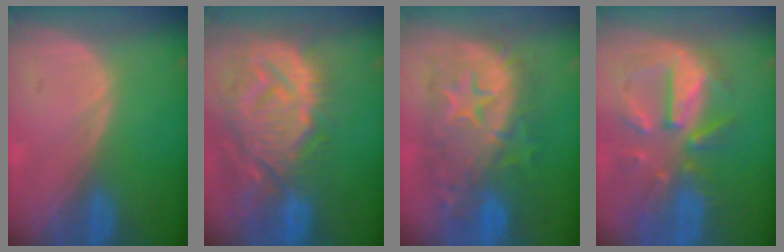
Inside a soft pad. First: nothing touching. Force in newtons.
{"total": 14.3, "press": 12.3, "slide": 7.3}
{"total": 12.5, "press": 12.5, "slide": 1.1}
{"total": 10.3, "press": 9.2, "slide": 4.5}